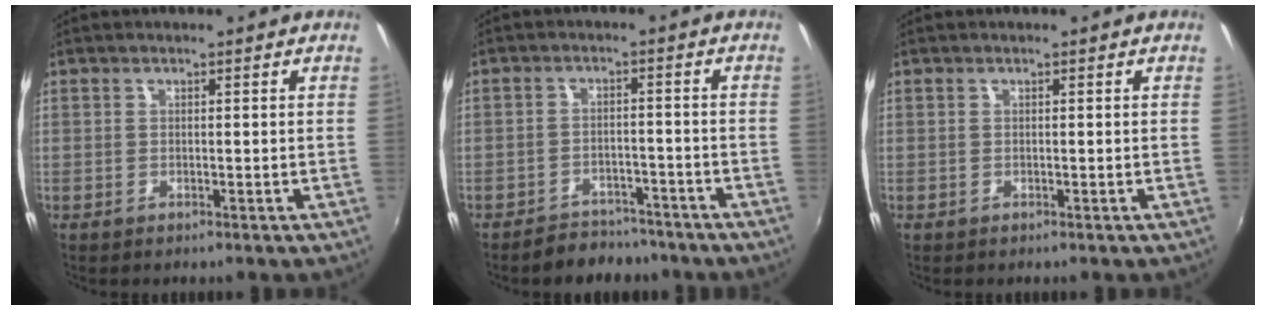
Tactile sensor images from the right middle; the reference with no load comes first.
{"total": 7.4, "force": [-6.4, 3.4, 1.5], "torque": [-0.043, 0.014, -0.084]}
{"total": 0.0}